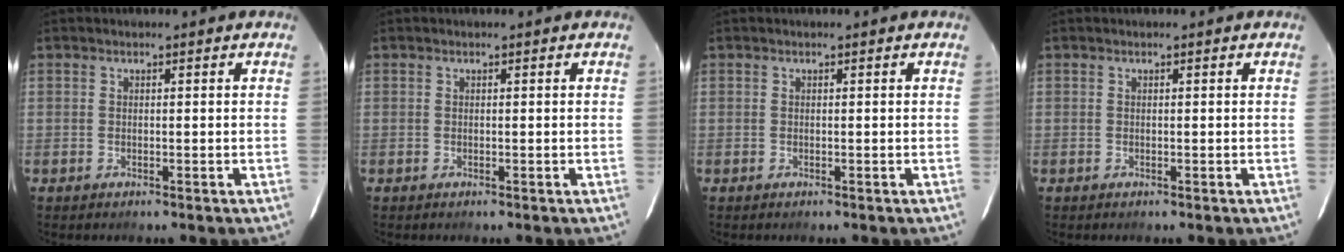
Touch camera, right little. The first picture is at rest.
{"total": 0.0}
{"total": 0.0}
{"total": 0.0}